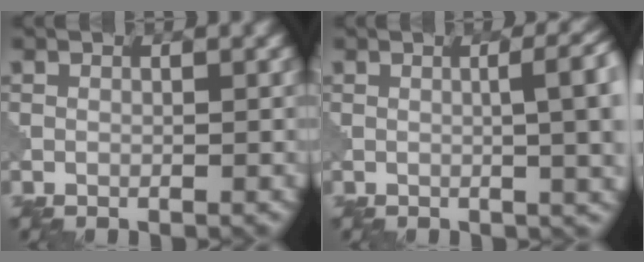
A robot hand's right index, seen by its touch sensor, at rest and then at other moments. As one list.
[{"total": 8.3, "force": [0.4, 3.6, 7.5], "torque": [-0.040, 0.020, 0.003]}]